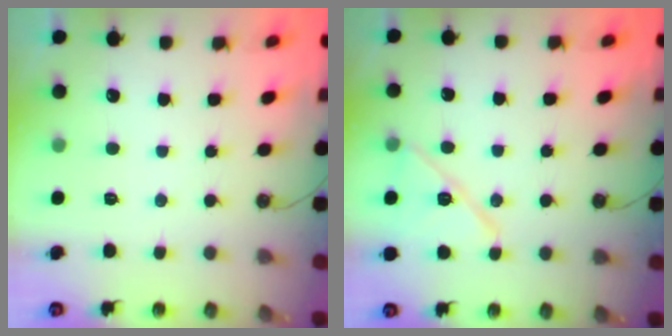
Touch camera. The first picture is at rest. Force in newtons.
{"total": 12.3, "press": 12.2, "slide": 1.3}